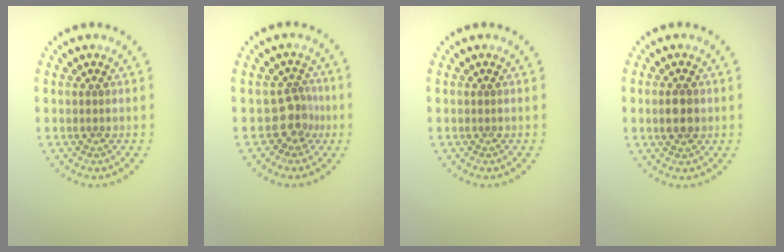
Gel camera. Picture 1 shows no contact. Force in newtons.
{"total": 2.5, "press": 1.9, "slide": 1.6}
{"total": 0.0}
{"total": 2.3, "press": 2.3, "slide": 0.1}